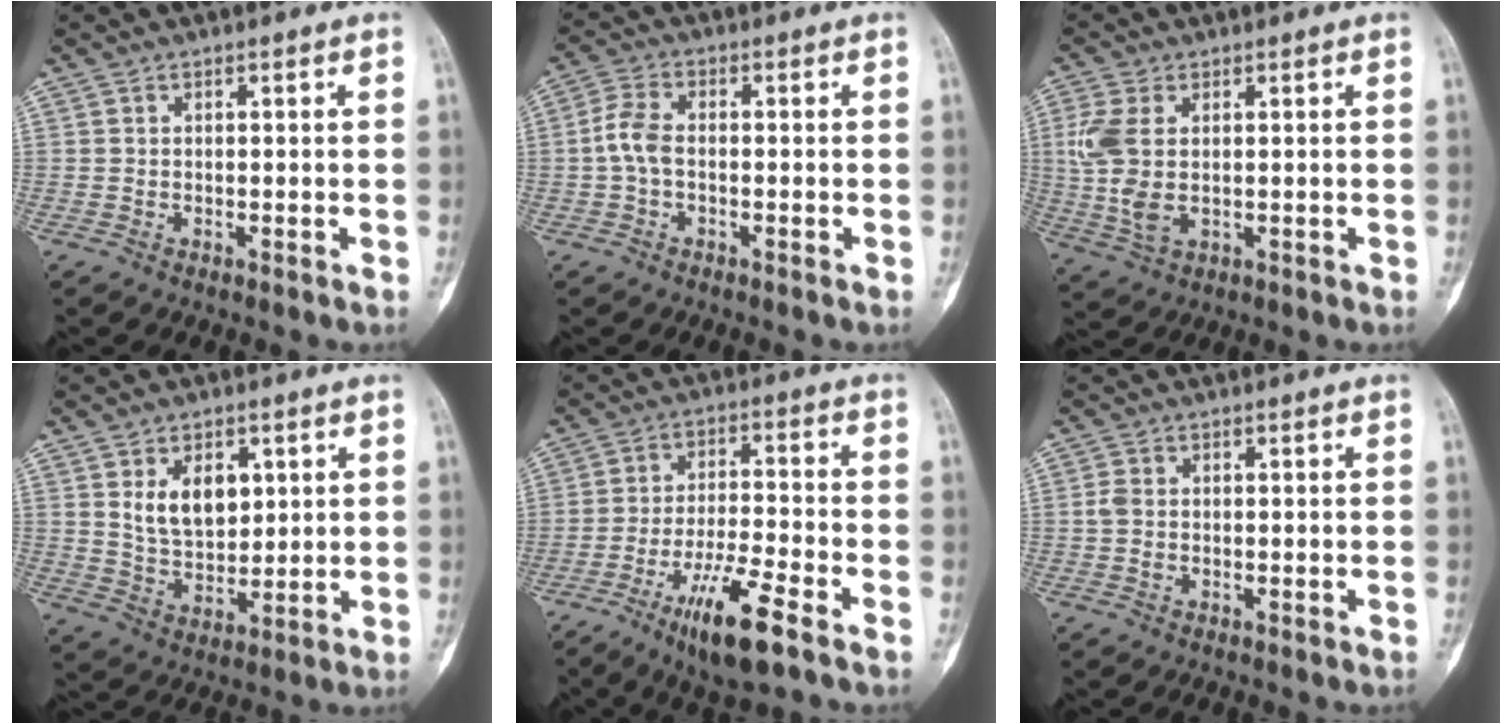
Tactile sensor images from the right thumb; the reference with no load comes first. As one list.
[{"total": 4.6, "force": [-0.8, 2.5, 3.8], "torque": [-0.081, 0.014, -0.023]}, {"total": 8.2, "force": [0.9, 4.6, 6.8], "torque": [-0.171, -0.003, 0.025]}, {"total": 8.9, "force": [2.9, 5.7, 6.2], "torque": [-0.076, -0.022, 0.060]}, {"total": 12.0, "force": [-6.9, 2.1, 9.5], "torque": [-0.179, 0.021, -0.119]}, {"total": 1.9, "force": [-0.3, 1.3, 1.3], "torque": [-0.031, 0.005, -0.008]}]